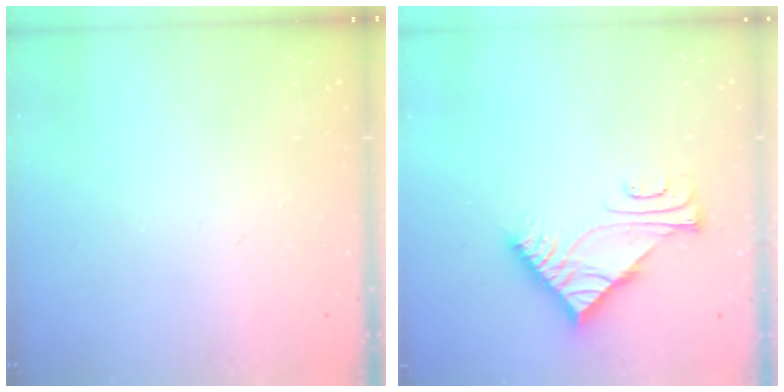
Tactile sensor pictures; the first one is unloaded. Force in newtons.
{"total": 6.8, "press": 6.8, "slide": 0.1}